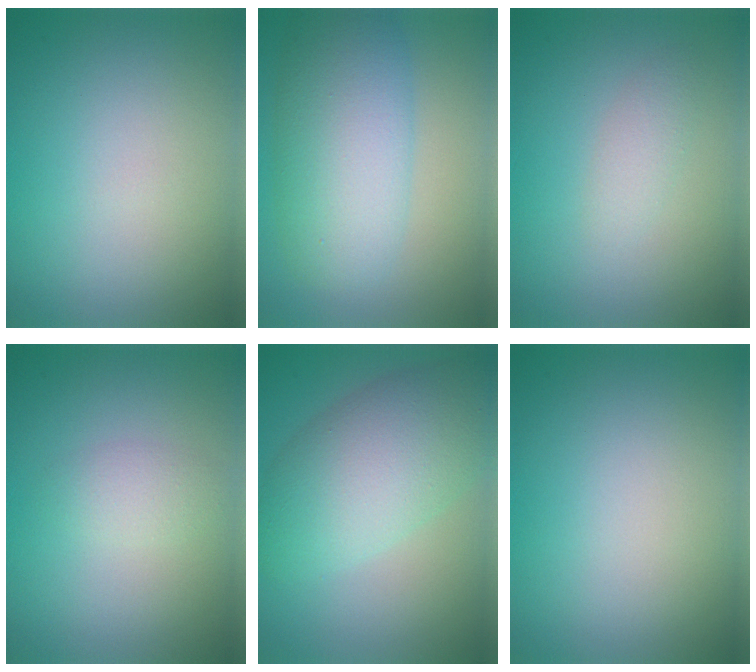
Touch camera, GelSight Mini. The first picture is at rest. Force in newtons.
{"total": 7.6, "press": 7.6, "slide": 0.4}
{"total": 1.3, "press": 1.3, "slide": 0.0}
{"total": 1.7, "press": 1.7, "slide": 0.0}
{"total": 7.8, "press": 7.7, "slide": 0.5}
{"total": 0.0}